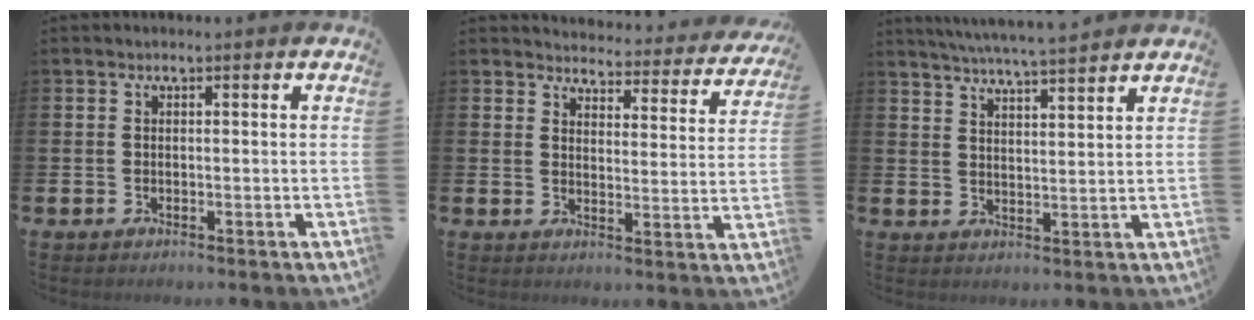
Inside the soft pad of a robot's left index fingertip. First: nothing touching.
{"total": 3.8, "force": [3.7, 0.7, 0.3], "torque": [-0.012, -0.035, 0.058]}
{"total": 5.6, "force": [5.4, -0.4, 1.2], "torque": [-0.037, -0.030, 0.096]}